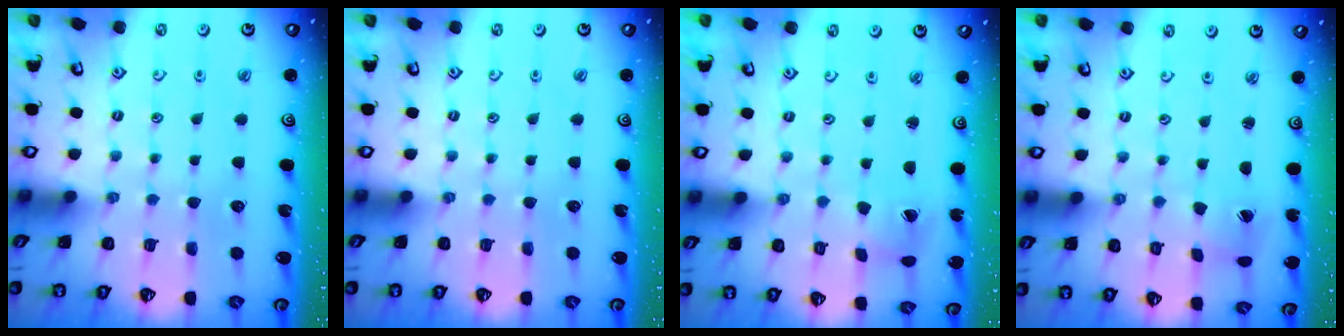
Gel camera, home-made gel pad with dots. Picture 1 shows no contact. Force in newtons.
{"total": 0.0}
{"total": 3.5, "press": 3.4, "slide": 0.4}
{"total": 2.5, "press": 2.4, "slide": 0.4}